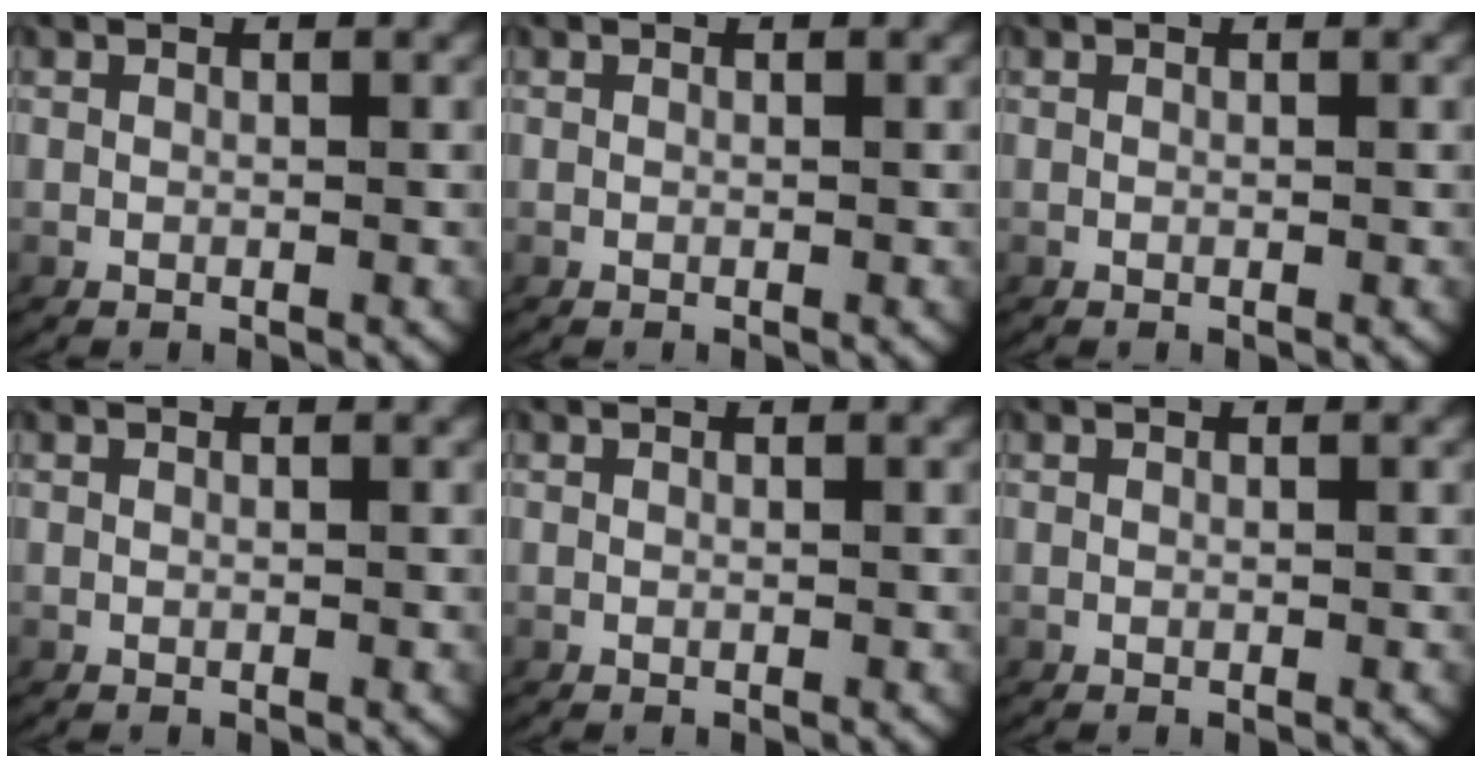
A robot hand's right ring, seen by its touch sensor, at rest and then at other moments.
{"total": 0.0}
{"total": 0.0}
{"total": 0.0}
{"total": 0.0}
{"total": 0.0}